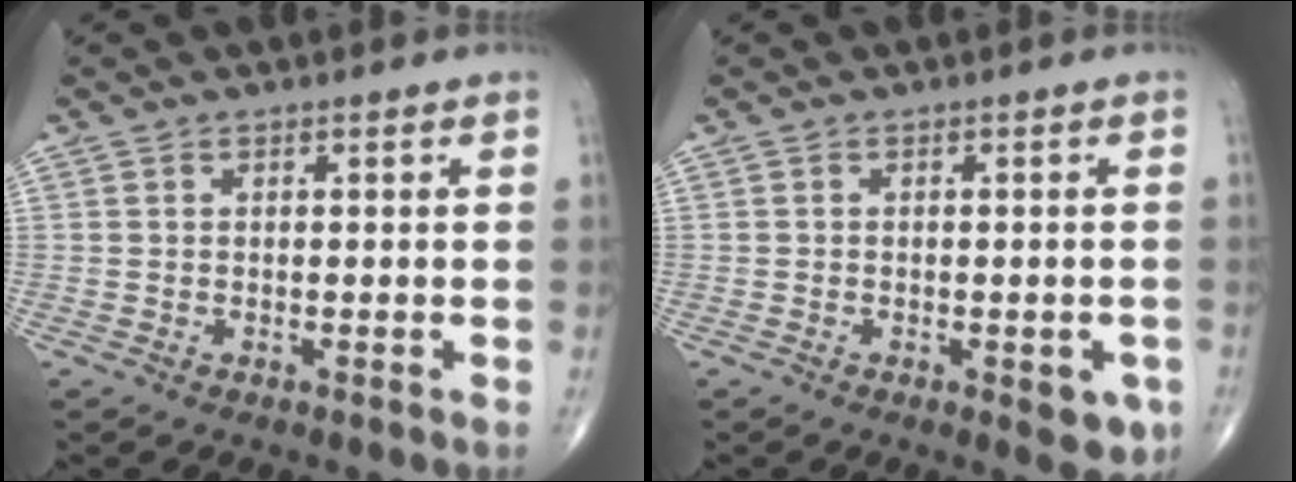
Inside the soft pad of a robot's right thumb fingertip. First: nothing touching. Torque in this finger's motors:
{"motor_torque": [0.87, 0.80, 0.03, 0.08, -0.01]}